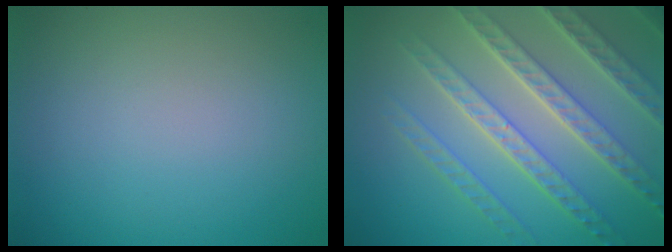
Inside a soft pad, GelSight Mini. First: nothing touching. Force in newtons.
{"total": 7.9, "press": 5.6, "slide": 5.6}